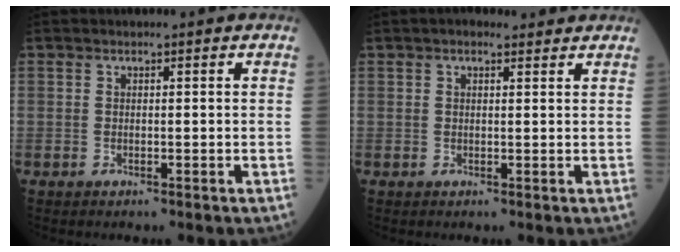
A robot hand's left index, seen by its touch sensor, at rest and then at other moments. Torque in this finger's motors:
{"motor_torque": [-0.62, -0.40, -0.62, -0.07]}